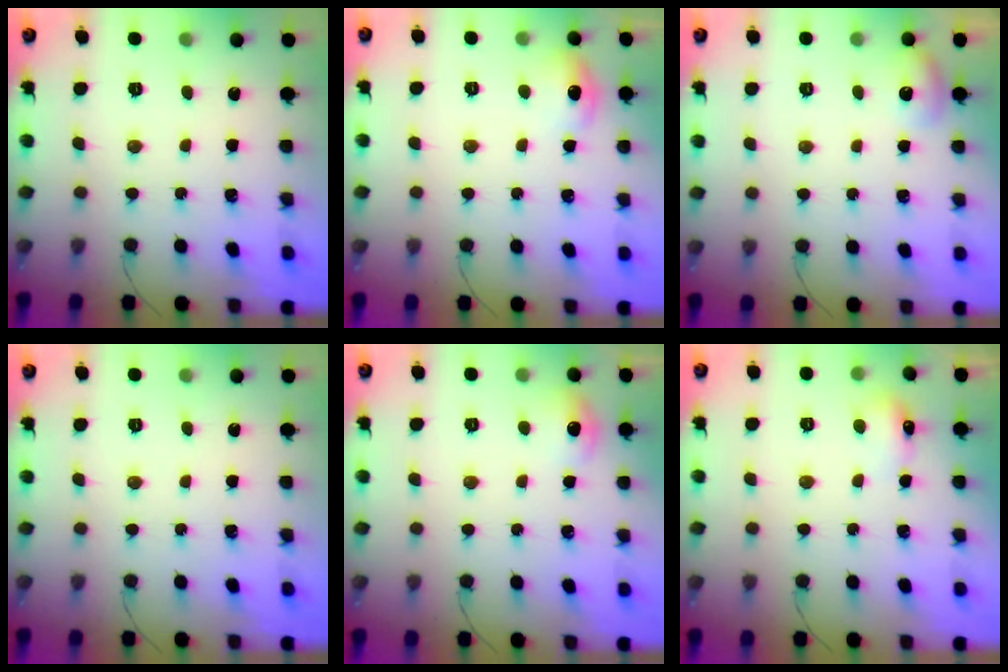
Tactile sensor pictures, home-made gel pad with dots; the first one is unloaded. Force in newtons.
{"total": 6.4, "press": 6.1, "slide": 1.9}
{"total": 6.2, "press": 6.0, "slide": 1.4}
{"total": 0.0}
{"total": 6.1, "press": 5.9, "slide": 1.6}
{"total": 5.8, "press": 5.7, "slide": 1.3}